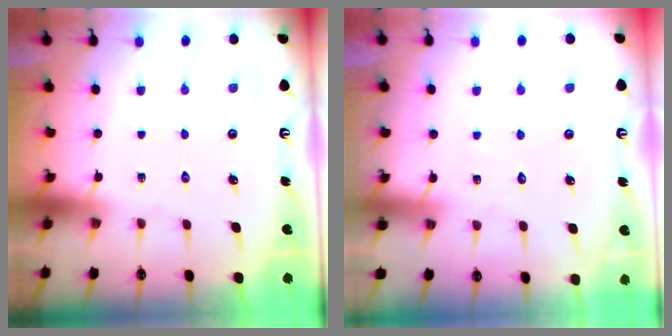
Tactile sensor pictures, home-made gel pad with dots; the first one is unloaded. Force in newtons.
{"total": 2.7, "press": 2.7, "slide": 0.3}